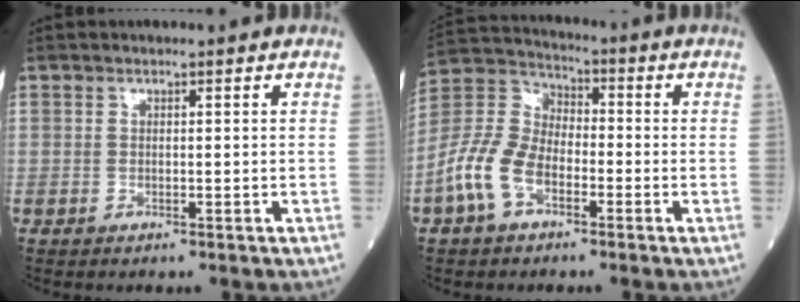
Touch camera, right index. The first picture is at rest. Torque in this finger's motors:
{"motor_torque": [0.79, -0.54, 0.21, 0.10]}